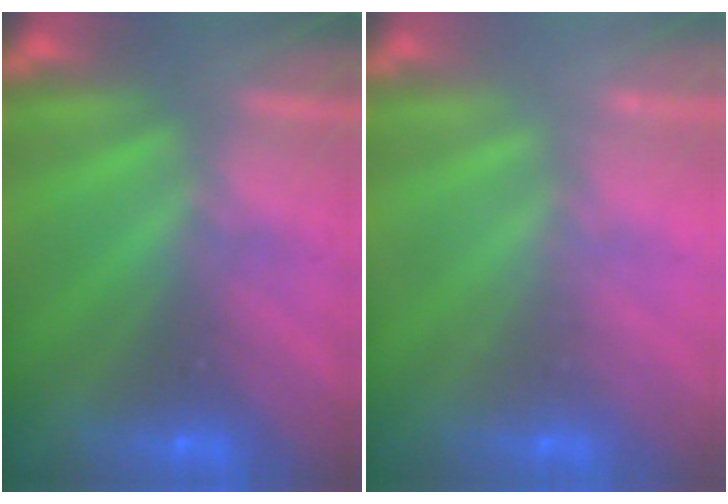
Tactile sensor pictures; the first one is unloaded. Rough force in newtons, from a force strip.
{"total": 2.4}